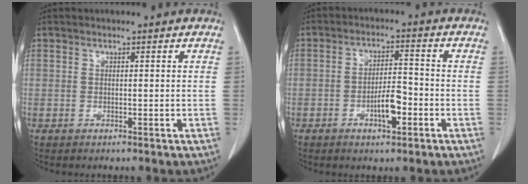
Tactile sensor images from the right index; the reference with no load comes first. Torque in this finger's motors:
{"motor_torque": [0.58, -0.10, 0.30, 0.08]}